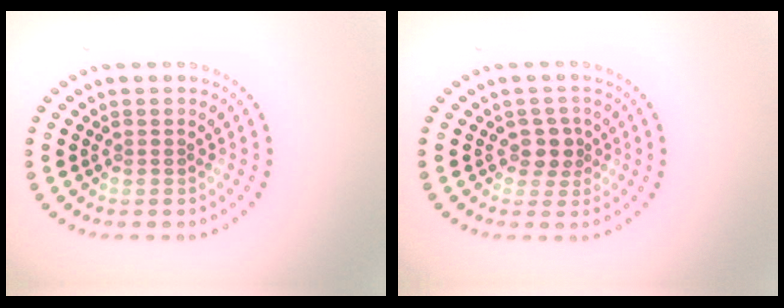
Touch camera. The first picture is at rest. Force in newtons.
{"total": 2.1, "press": 1.8, "slide": 1.1}